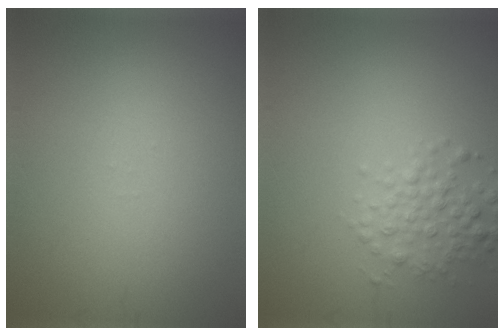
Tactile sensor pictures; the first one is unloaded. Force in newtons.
{"total": 2.7, "press": 2.7, "slide": 0.1}